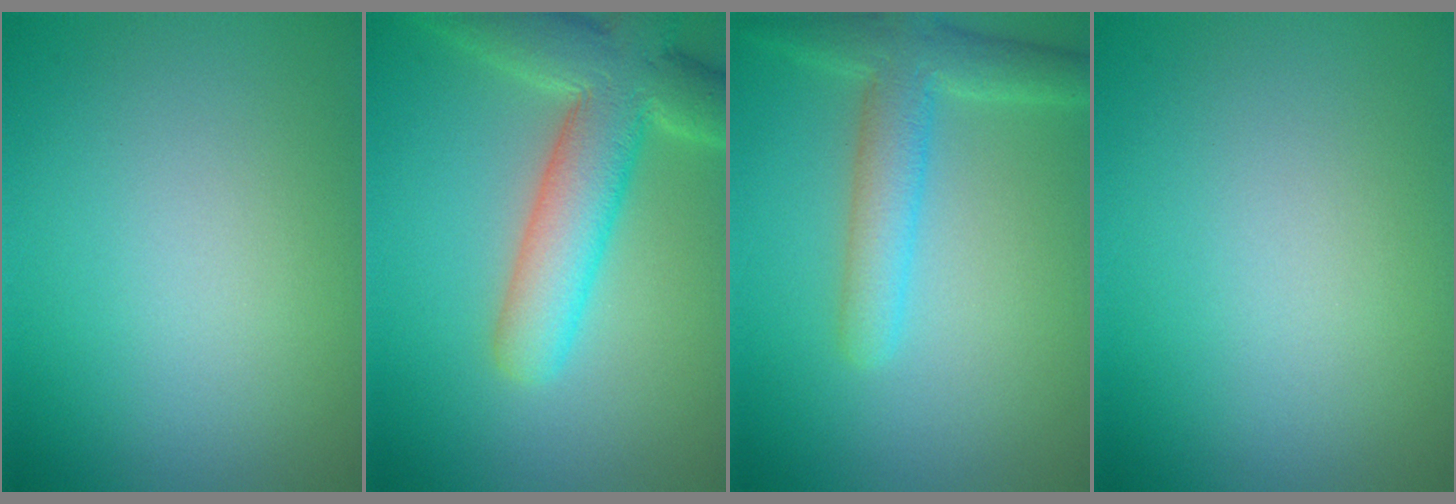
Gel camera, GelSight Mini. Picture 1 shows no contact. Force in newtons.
{"total": 8.2, "press": 8.1, "slide": 0.8}
{"total": 4.7, "press": 4.7, "slide": 0.3}
{"total": 0.0}